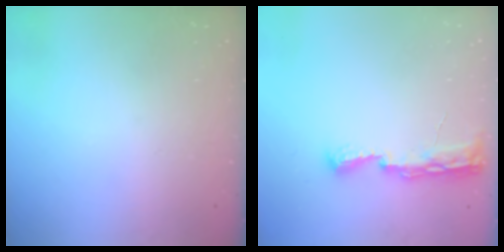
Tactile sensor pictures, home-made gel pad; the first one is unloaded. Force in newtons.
{"total": 7.9, "press": 7.8, "slide": 0.8}